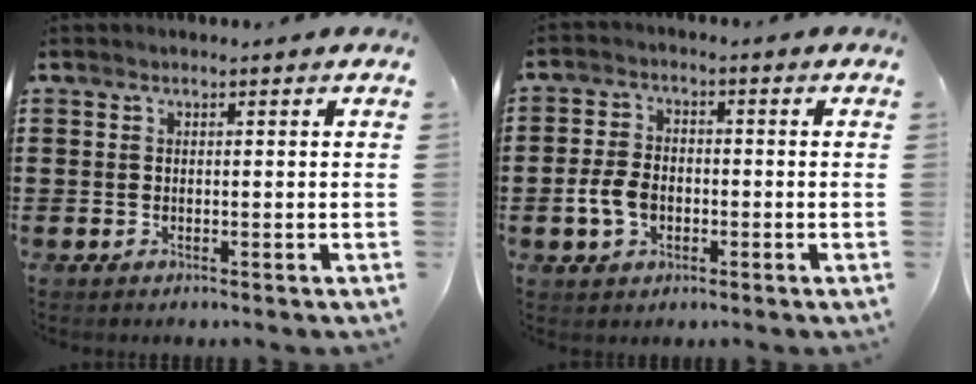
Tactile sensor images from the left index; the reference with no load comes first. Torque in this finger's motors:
{"motor_torque": [0.52, 0.40, 0.36, 0.07]}